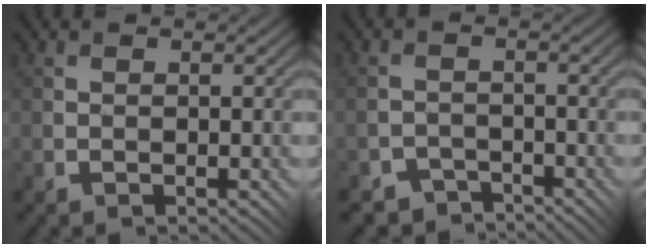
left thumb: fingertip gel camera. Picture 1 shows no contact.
{"total": 2.9, "force": [-2.7, 1.2, -0.2], "torque": [0.012, 0.006, -0.047]}